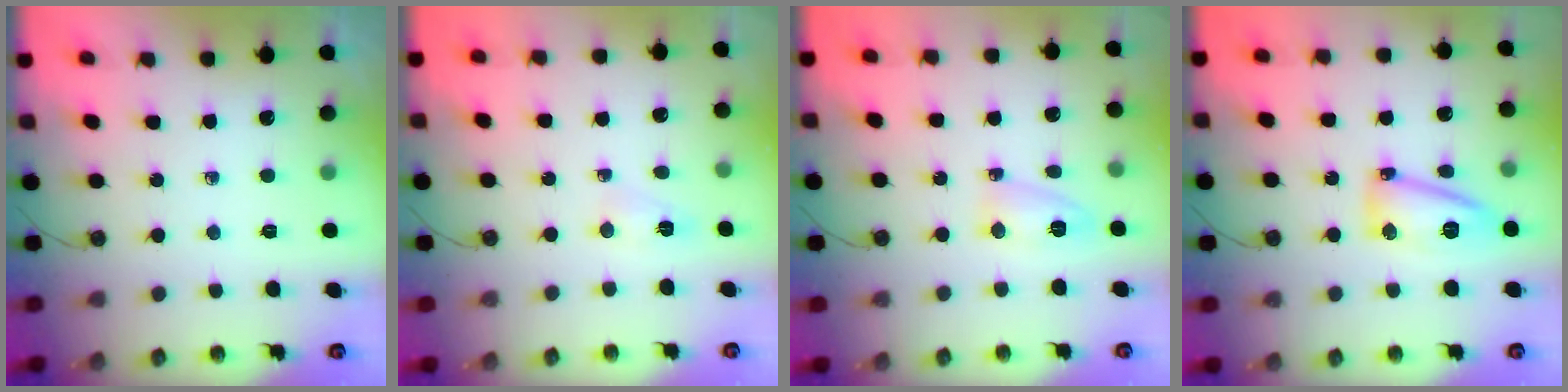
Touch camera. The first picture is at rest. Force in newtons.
{"total": 2.7, "press": 2.5, "slide": 1.1}
{"total": 4.5, "press": 4.3, "slide": 1.3}
{"total": 10.7, "press": 10.6, "slide": 0.8}